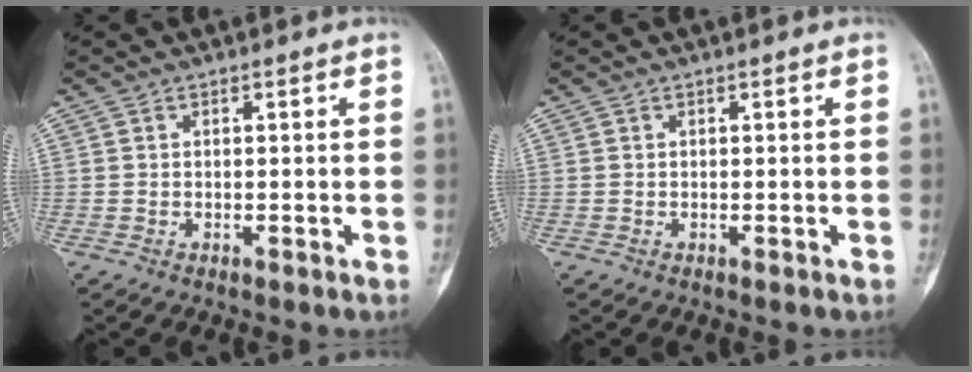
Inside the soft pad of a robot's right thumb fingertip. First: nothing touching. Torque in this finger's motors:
{"motor_torque": [0.26, 0.06, 0.24, -0.18, 0.06]}